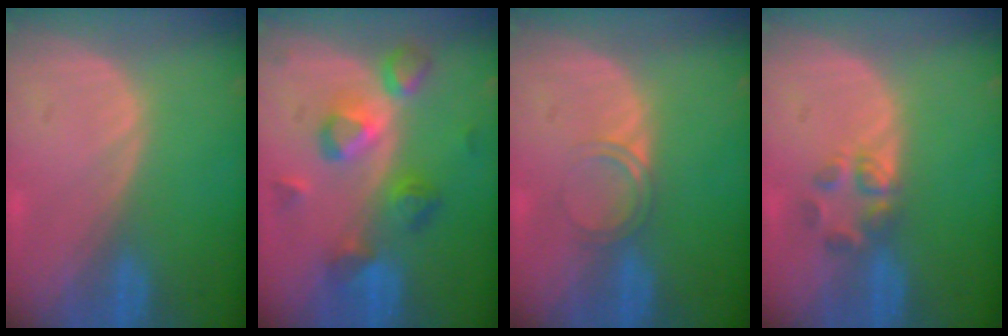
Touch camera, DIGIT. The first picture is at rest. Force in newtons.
{"total": 7.5, "press": 7.4, "slide": 0.8}
{"total": 2.4, "press": 2.4, "slide": 0.2}
{"total": 3.5, "press": 3.4, "slide": 0.8}